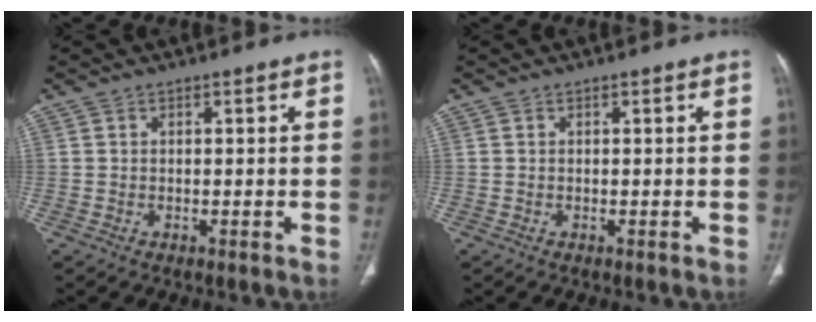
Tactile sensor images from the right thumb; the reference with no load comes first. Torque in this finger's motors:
{"motor_torque": [0.00, 0.00, 0.17, 0.15, 0.01]}